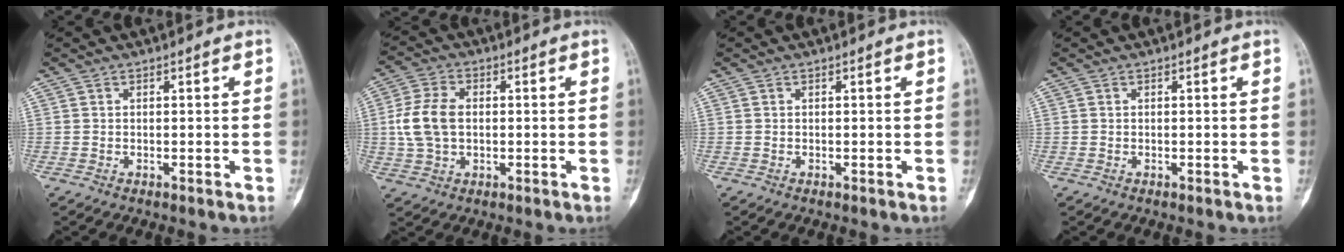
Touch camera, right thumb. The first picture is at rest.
{"total": 8.7, "force": [0.2, 5.7, 6.5], "torque": [-0.135, 0.011, 0.004]}
{"total": 0.0}
{"total": 0.0}